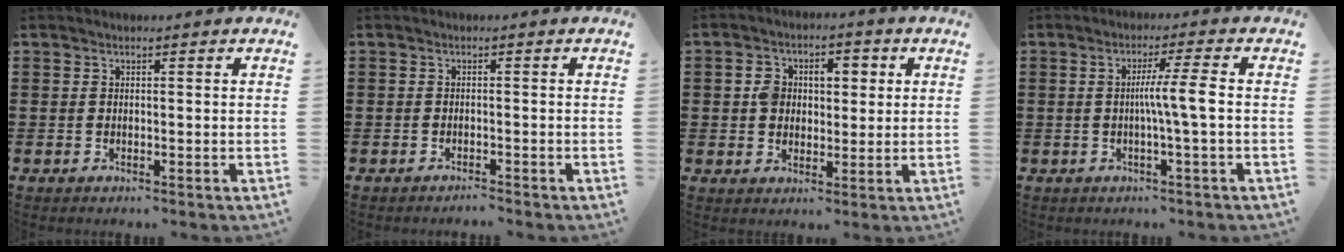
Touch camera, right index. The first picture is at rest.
{"total": 1.1, "force": [-1.1, 0.1, -0.1], "torque": [-0.002, 0.003, -0.024]}
{"total": 4.6, "force": [0.4, 3.8, 2.4], "torque": [-0.055, 0.011, 0.000]}
{"total": 4.8, "force": [-0.4, -0.5, 4.8], "torque": [-0.087, -0.007, -0.014]}